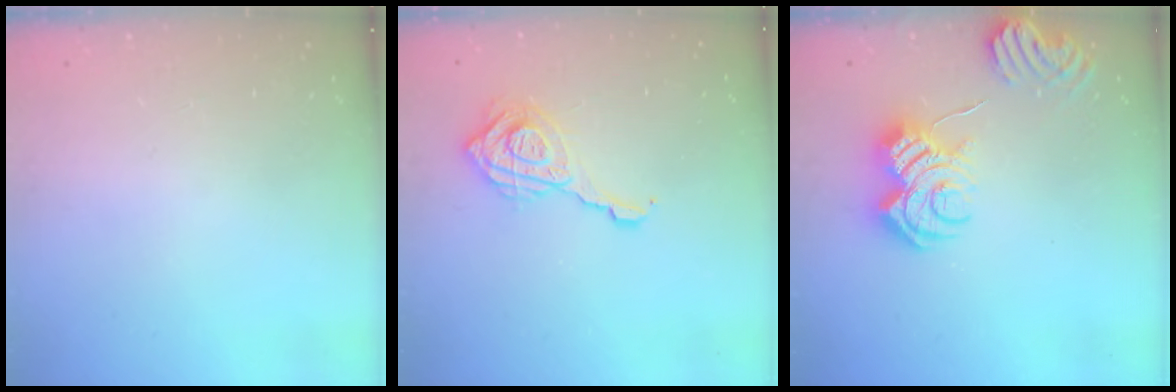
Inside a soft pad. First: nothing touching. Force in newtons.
{"total": 13.8, "press": 13.8, "slide": 1.3}
{"total": 11.9, "press": 11.9, "slide": 0.7}